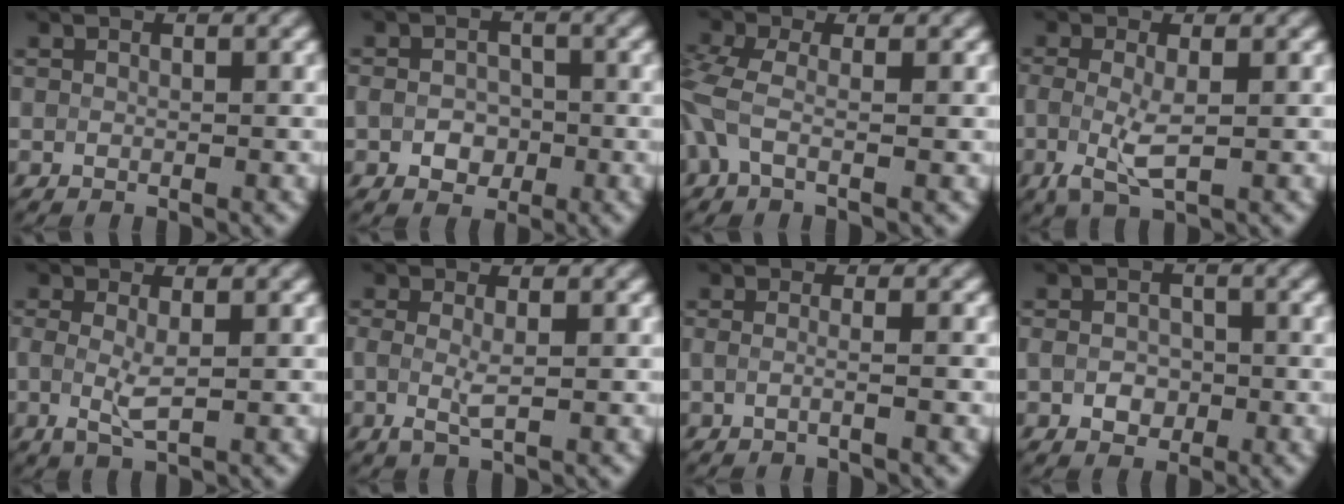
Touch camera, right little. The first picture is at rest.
{"total": 2.6, "force": [-0.7, 2.0, 1.5], "torque": [-0.030, -0.004, -0.014]}
{"total": 4.1, "force": [-0.8, 1.6, 3.7], "torque": [-0.100, 0.002, -0.023]}
{"total": 2.9, "force": [-0.5, 0.7, 2.7], "torque": [-0.062, -0.010, -0.006]}
{"total": 2.0, "force": [-0.1, 0.3, 1.9], "torque": [-0.045, -0.006, 0.001]}
{"total": 1.6, "force": [-0.2, 0.2, 1.5], "torque": [-0.037, -0.004, 0.000]}
{"total": 2.2, "force": [-0.1, 1.1, 2.0], "torque": [-0.009, -0.009, -0.030]}
{"total": 2.3, "force": [-0.6, 1.7, 1.3], "torque": [-0.026, -0.004, -0.012]}